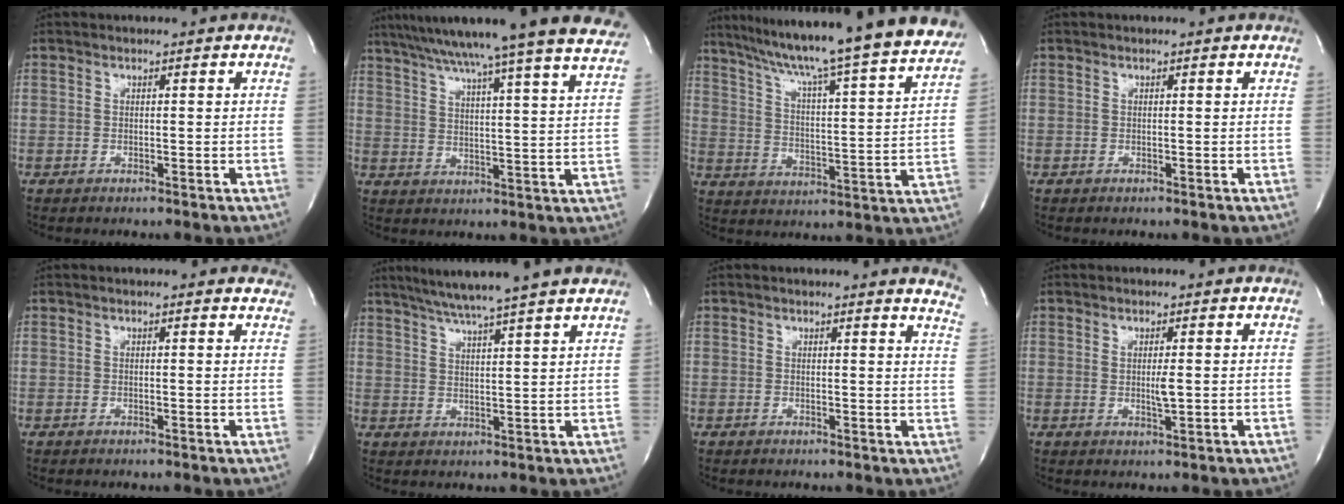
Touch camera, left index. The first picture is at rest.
{"total": 28.0, "force": [24.3, -0.8, 13.8], "torque": [-0.235, -0.031, 0.319]}
{"total": 28.3, "force": [25.1, 0.1, 12.9], "torque": [-0.212, -0.051, 0.332]}
{"total": 0.0}
{"total": 5.7, "force": [5.3, 1.2, 1.7], "torque": [-0.012, 0.004, 0.039]}
{"total": 12.0, "force": [10.2, -1.1, 6.2], "torque": [-0.108, 0.015, 0.141]}
{"total": 7.3, "force": [7.1, -0.2, 1.7], "torque": [-0.015, -0.056, 0.045]}
{"total": 1.9, "force": [0.2, 0.2, 1.9], "torque": [-0.038, -0.005, 0.004]}